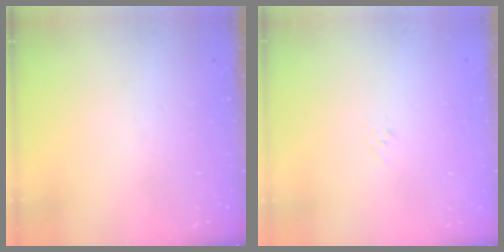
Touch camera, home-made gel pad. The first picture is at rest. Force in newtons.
{"total": 2.9, "press": 2.9, "slide": 0.6}